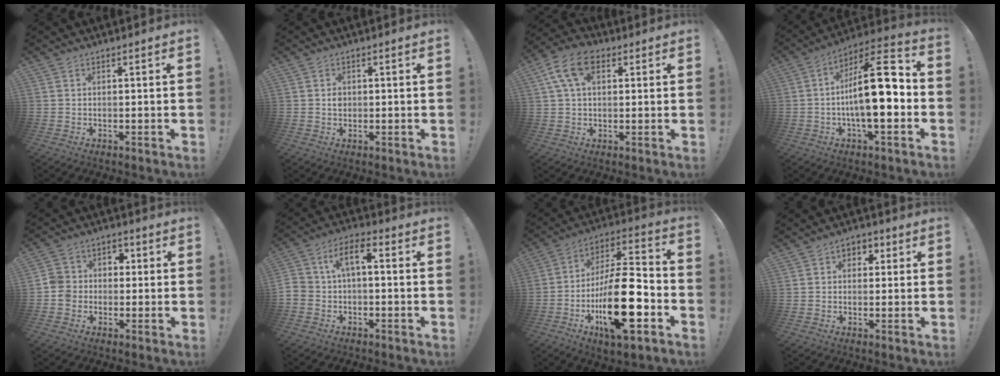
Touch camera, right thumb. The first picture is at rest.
{"total": 1.8, "force": [-0.1, 1.5, 1.0], "torque": [-0.012, 0.002, -0.003]}
{"total": 11.1, "force": [4.0, 6.7, 7.8], "torque": [-0.144, 0.008, 0.078]}
{"total": 20.1, "force": [-1.8, 7.1, 18.8], "torque": [-0.290, 0.008, -0.034]}
{"total": 7.6, "force": [-1.9, 7.2, 1.7], "torque": [-0.008, 0.030, -0.032]}
{"total": 6.6, "force": [-1.0, 4.4, 4.8], "torque": [-0.106, 0.020, -0.016]}
{"total": 23.6, "force": [-8.1, 9.4, 20.0], "torque": [-0.343, 0.043, -0.125]}
{"total": 3.8, "force": [0.4, 3.4, 1.6], "torque": [-0.019, 0.006, 0.005]}